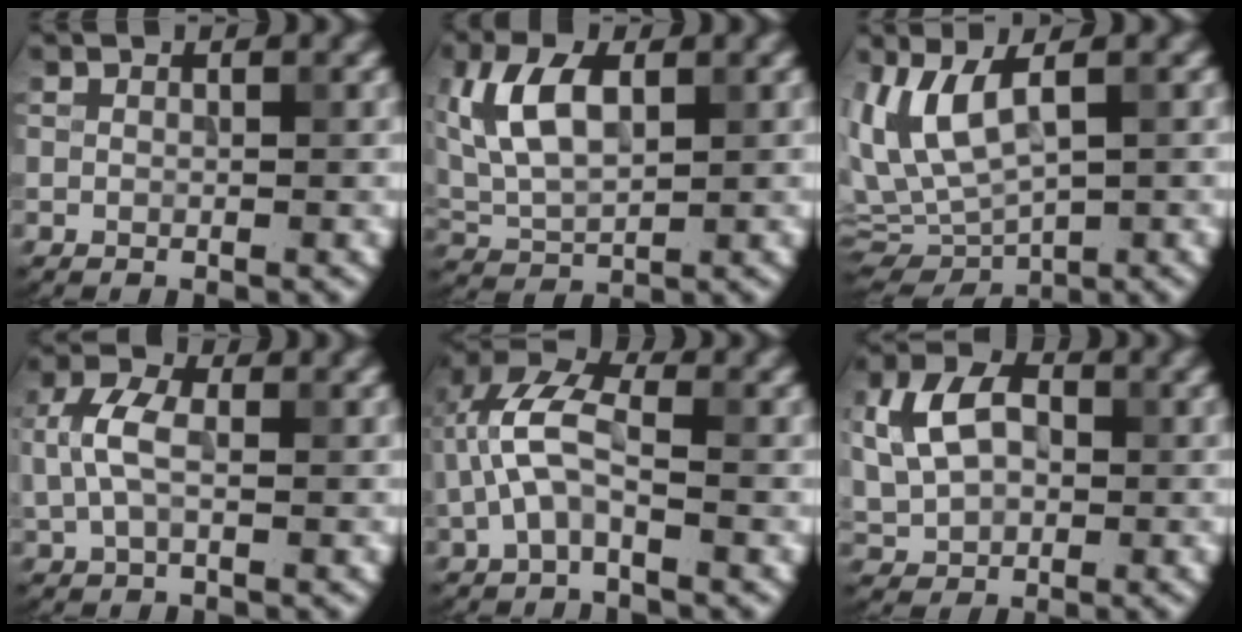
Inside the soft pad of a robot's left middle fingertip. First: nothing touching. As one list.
[{"total": 6.4, "force": [1.9, 3.4, 5.1], "torque": [-0.110, 0.011, 0.035]}, {"total": 7.8, "force": [1.8, 3.6, 6.7], "torque": [-0.153, -0.001, 0.038]}, {"total": 4.1, "force": [0.2, 2.5, 3.3], "torque": [-0.078, 0.007, 0.000]}, {"total": 5.4, "force": [-0.8, 2.6, 4.6], "torque": [-0.111, 0.020, -0.027]}, {"total": 6.1, "force": [0.9, 4.4, 4.1], "torque": [-0.088, 0.010, 0.012]}]